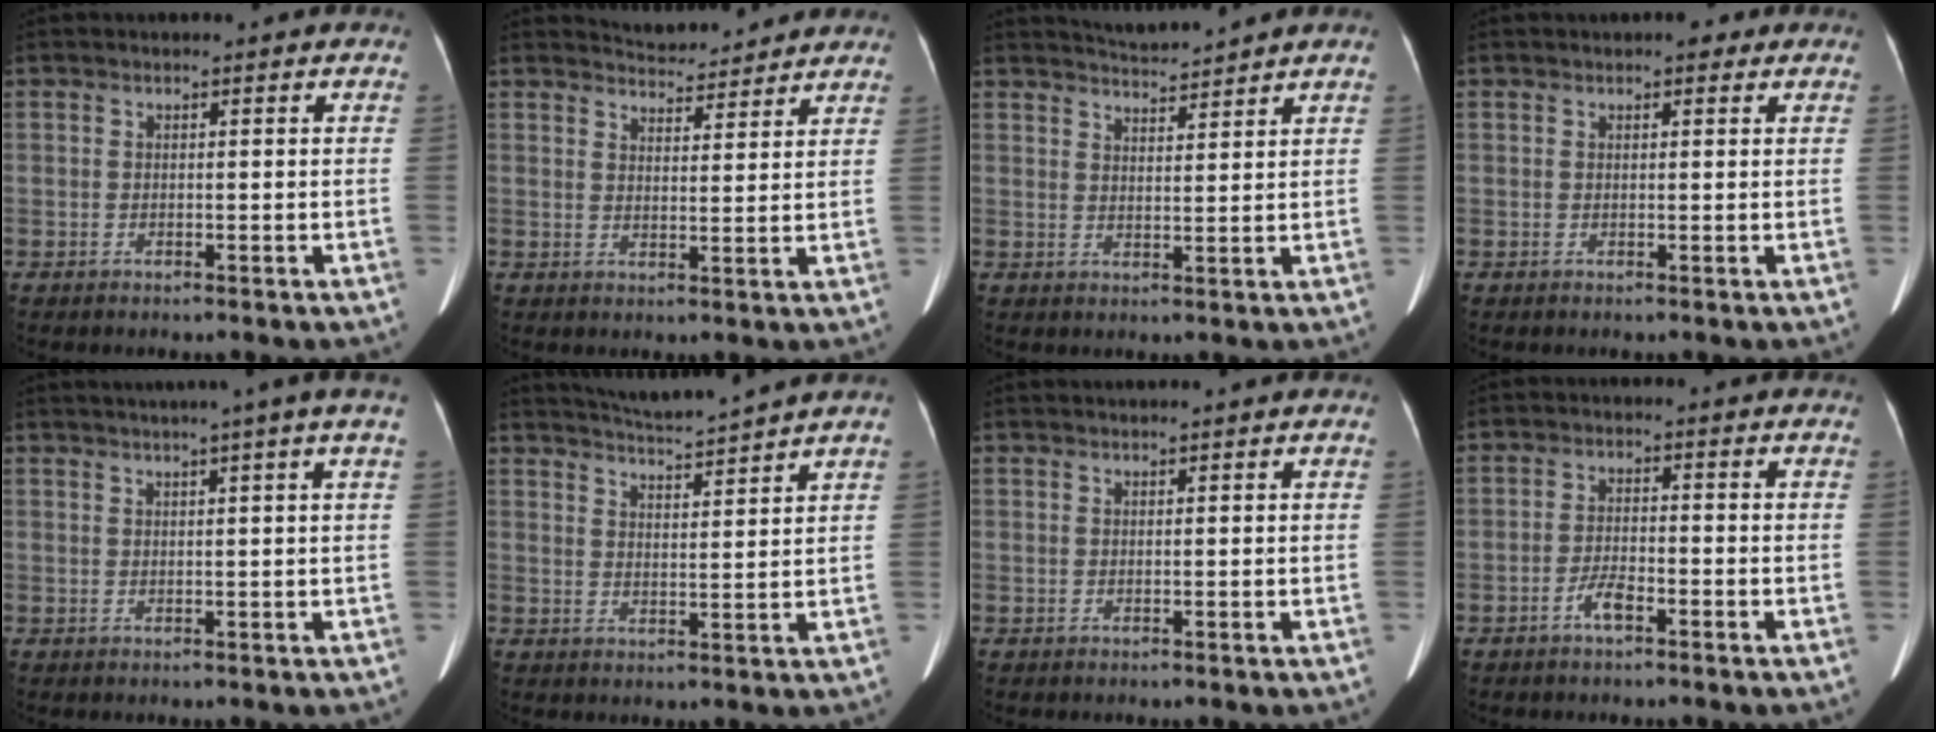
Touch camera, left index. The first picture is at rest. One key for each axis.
{"total": 6.6, "fx": 6.4, "fy": 1.1, "fz": 0.6, "tx": -0.012, "ty": 0.012, "tz": 0.085}
{"total": 4.0, "fx": 3.8, "fy": -1.1, "fz": 0.0, "tx": -0.006, "ty": -0.001, "tz": 0.070}
{"total": 1.7, "fx": 1.1, "fy": 1.0, "fz": 0.9, "tx": -0.008, "ty": 0.007, "tz": 0.010}
{"total": 6.3, "fx": 4.4, "fy": -1.8, "fz": 4.2, "tx": -0.052, "ty": 0.018, "tz": 0.055}
{"total": 7.2, "fx": 6.8, "fy": -1.5, "fz": 1.9, "tx": -0.042, "ty": -0.002, "tz": 0.115}
{"total": 1.1, "fx": 1.0, "fy": -0.3, "fz": 0.5, "tx": -0.012, "ty": 0.015, "tz": 0.026}
{"total": 3.2, "fx": -2.0, "fy": 0.8, "fz": 2.3, "tx": -0.047, "ty": 0.001, "tz": -0.039}